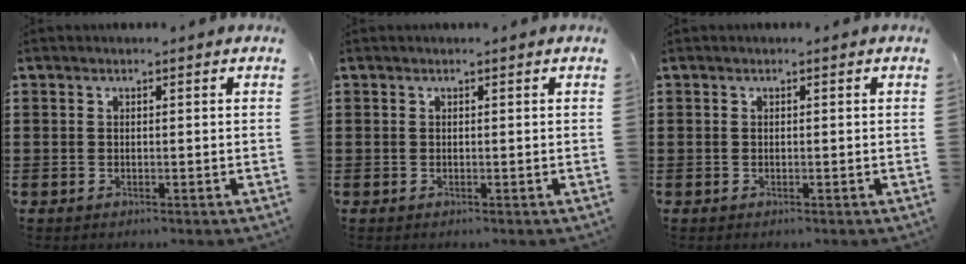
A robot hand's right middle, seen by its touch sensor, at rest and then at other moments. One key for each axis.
{"total": 0.0}
{"total": 0.0}